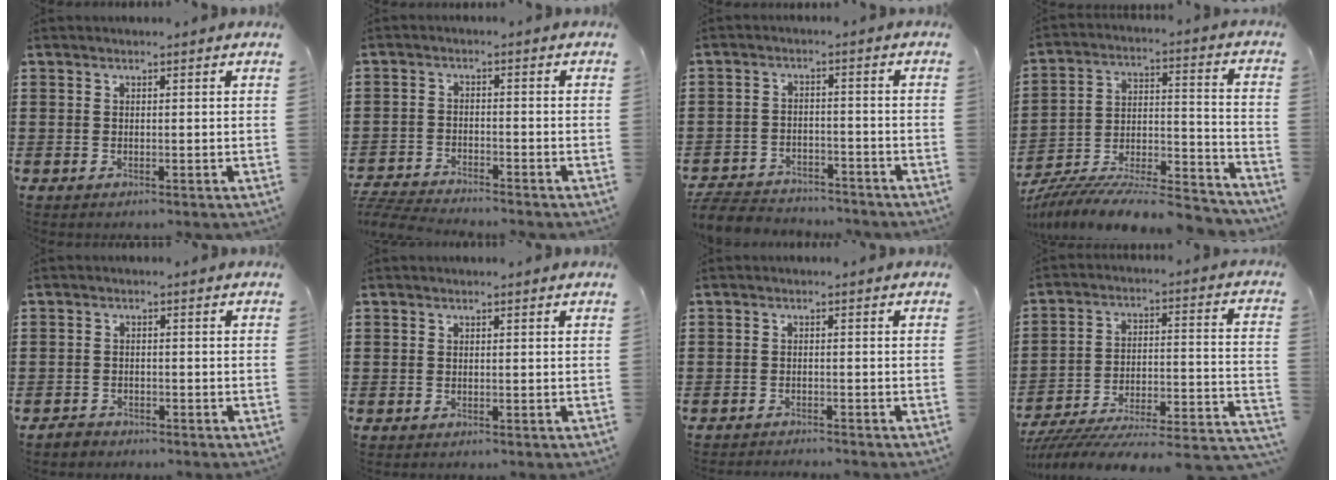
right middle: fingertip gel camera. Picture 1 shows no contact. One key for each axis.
{"total": 4.3, "fx": -4.3, "fy": 0.3, "fz": 0.6, "tx": -0.030, "ty": -0.002, "tz": -0.095}
{"total": 5.3, "fx": -5.1, "fy": 1.2, "fz": 0.5, "tx": -0.018, "ty": 0.008, "tz": -0.105}
{"total": 9.3, "fx": -8.9, "fy": 1.1, "fz": 2.6, "tx": -0.036, "ty": 0.013, "tz": -0.175}
{"total": 1.6, "fx": -1.5, "fy": 0.7, "fz": -0.1, "tx": -0.004, "ty": 0.005, "tz": -0.033}
{"total": 0.0}
{"total": 1.6, "fx": -1.6, "fy": 0.0, "fz": -0.1, "tx": -0.002, "ty": 0.003, "tz": -0.036}
{"total": 4.7, "fx": -4.2, "fy": 0.8, "fz": 2.0, "tx": -0.031, "ty": -0.017, "tz": -0.086}